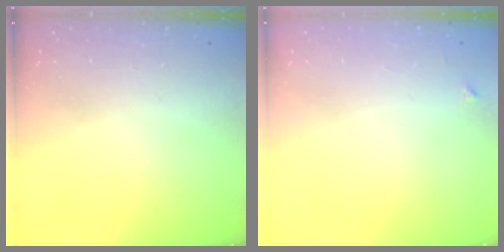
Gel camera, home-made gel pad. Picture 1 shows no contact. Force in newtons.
{"total": 3.3, "press": 3.3, "slide": 0.4}